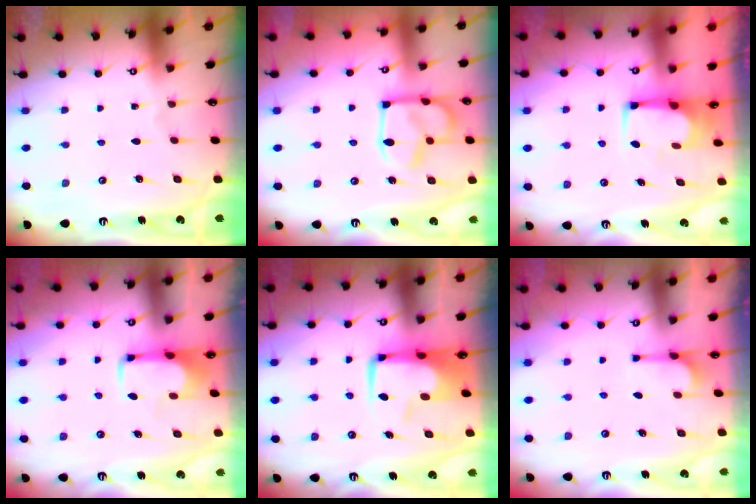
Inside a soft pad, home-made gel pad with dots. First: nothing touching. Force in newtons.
{"total": 14.5, "press": 14.5, "slide": 0.4}
{"total": 2.4, "press": 2.4, "slide": 0.2}
{"total": 2.0, "press": 2.0, "slide": 0.4}
{"total": 7.9, "press": 7.8, "slide": 1.3}
{"total": 2.9, "press": 2.7, "slide": 1.1}